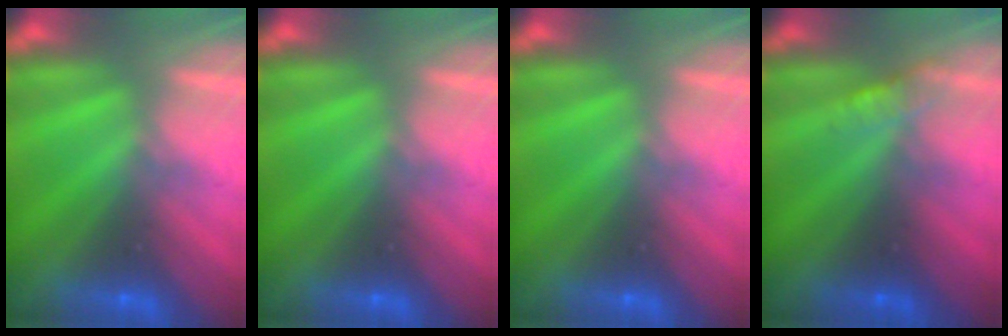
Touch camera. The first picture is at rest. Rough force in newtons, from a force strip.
{"total": 0.0}
{"total": 0.0}
{"total": 3.0}